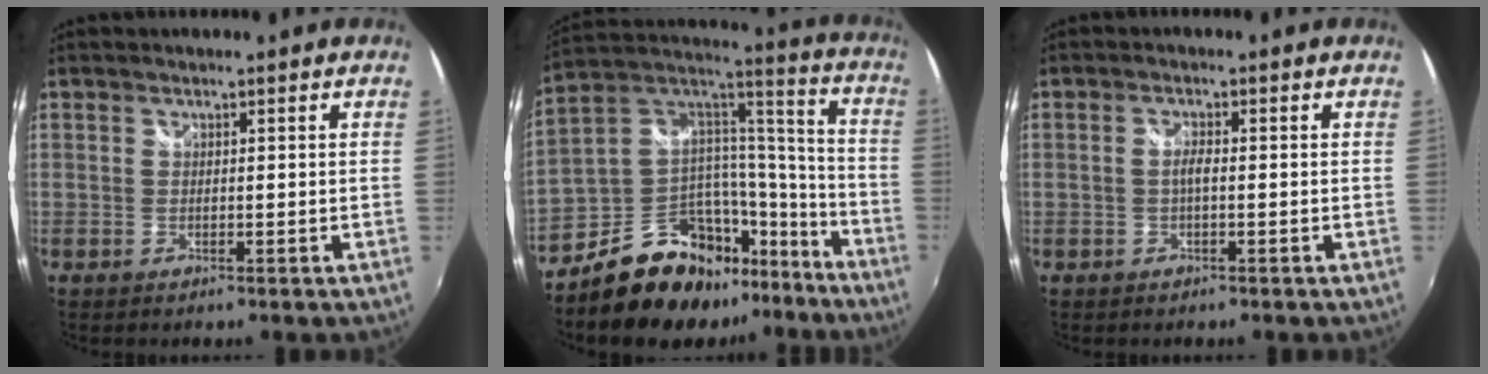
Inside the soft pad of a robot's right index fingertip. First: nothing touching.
{"total": 19.4, "force": [-12.3, 11.8, 9.2], "torque": [-0.167, 0.076, -0.179]}
{"total": 1.6, "force": [-0.4, 0.2, 1.5], "torque": [-0.029, 0.003, -0.010]}